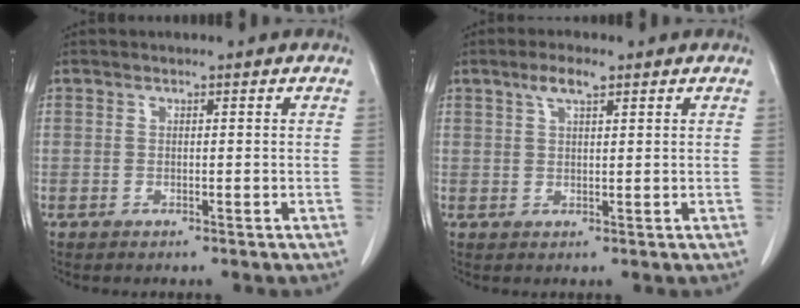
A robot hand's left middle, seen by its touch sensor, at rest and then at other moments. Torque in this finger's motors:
{"motor_torque": [0.34, -0.09, 0.03, 0.01]}